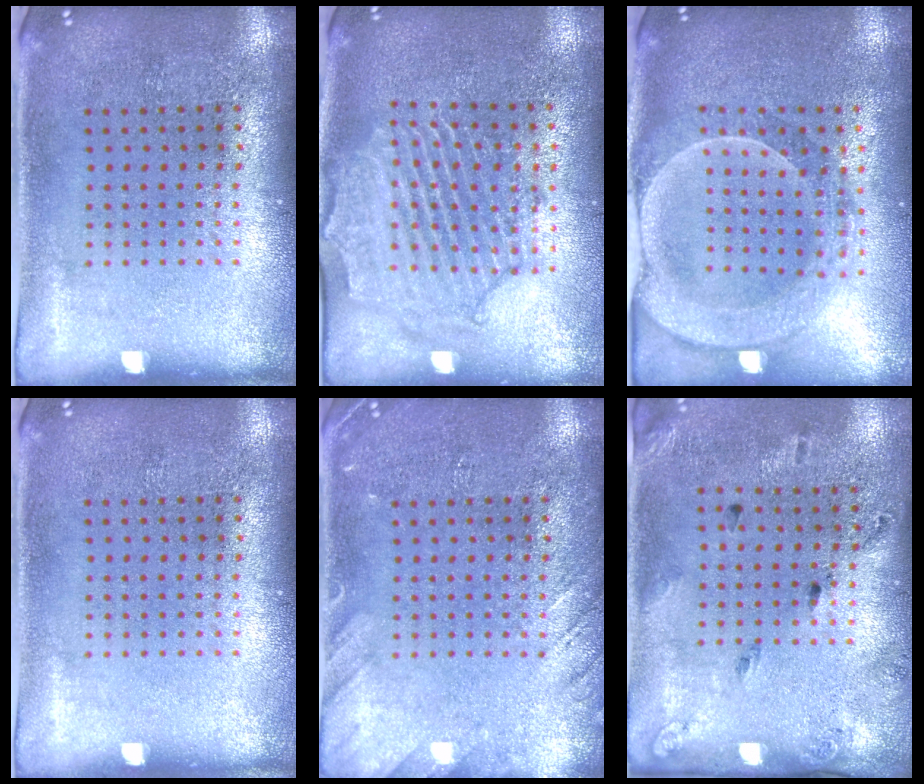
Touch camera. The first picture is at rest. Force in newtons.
{"total": 2.3, "press": 2.1, "slide": 0.7}
{"total": 2.2, "press": 2.1, "slide": 0.8}
{"total": 0.0}
{"total": 2.0, "press": 2.0, "slide": 0.2}
{"total": 1.8, "press": 1.1, "slide": 1.5}